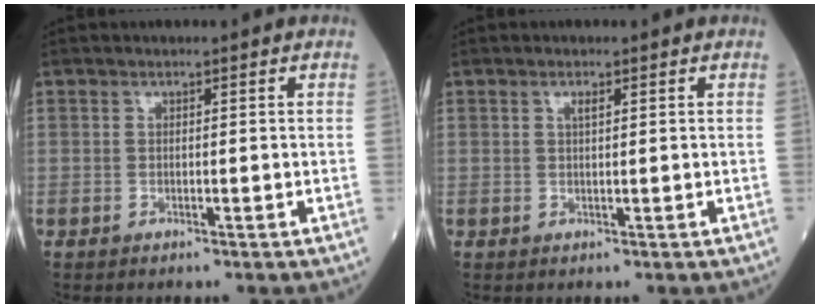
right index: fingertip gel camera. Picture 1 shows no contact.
{"total": 1.0, "force": [0.5, 0.1, 0.8], "torque": [-0.022, 0.000, 0.010]}